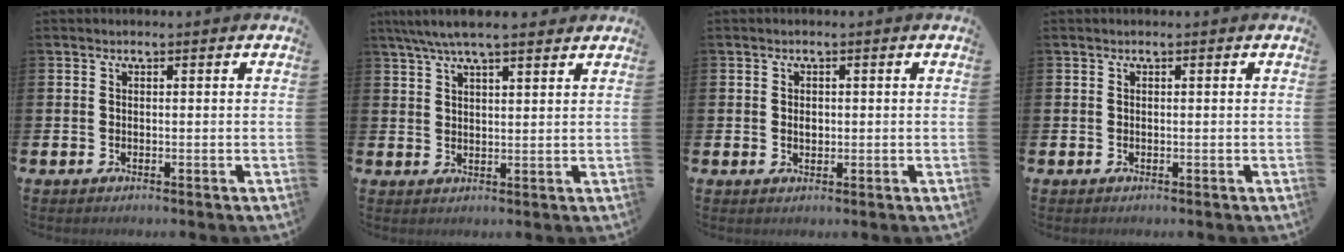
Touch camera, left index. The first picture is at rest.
{"total": 6.0, "force": [5.2, 1.0, 2.9], "torque": [-0.069, -0.008, 0.094]}
{"total": 1.2, "force": [0.2, 0.9, 0.8], "torque": [-0.005, 0.002, -0.002]}
{"total": 0.0}